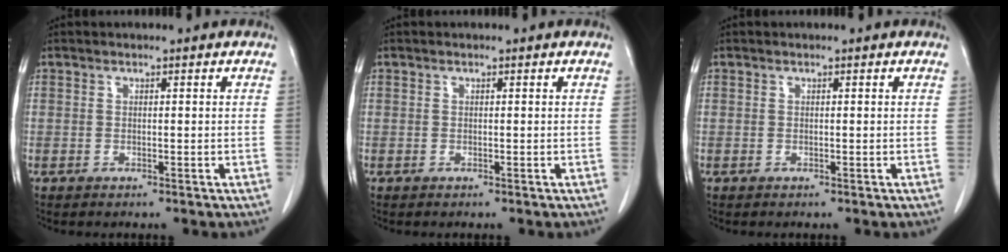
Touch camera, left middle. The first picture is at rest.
{"total": 0.0}
{"total": 0.0}